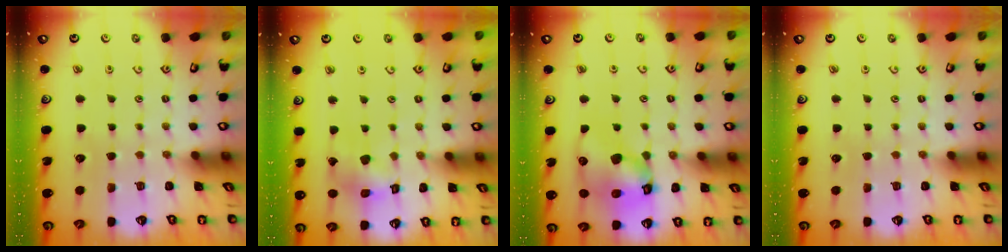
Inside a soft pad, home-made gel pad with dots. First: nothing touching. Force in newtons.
{"total": 8.7, "press": 8.6, "slide": 0.9}
{"total": 14.6, "press": 14.5, "slide": 2.2}
{"total": 0.0}